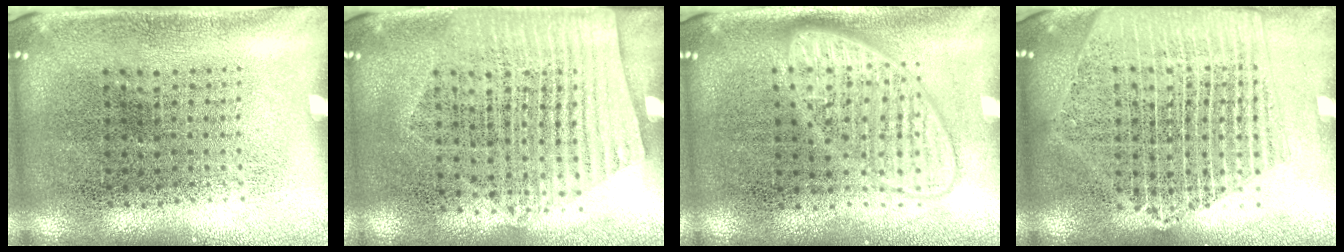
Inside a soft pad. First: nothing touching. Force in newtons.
{"total": 1.5, "press": 1.2, "slide": 0.9}
{"total": 2.1, "press": 2.1, "slide": 0.3}
{"total": 2.1, "press": 1.9, "slide": 0.8}